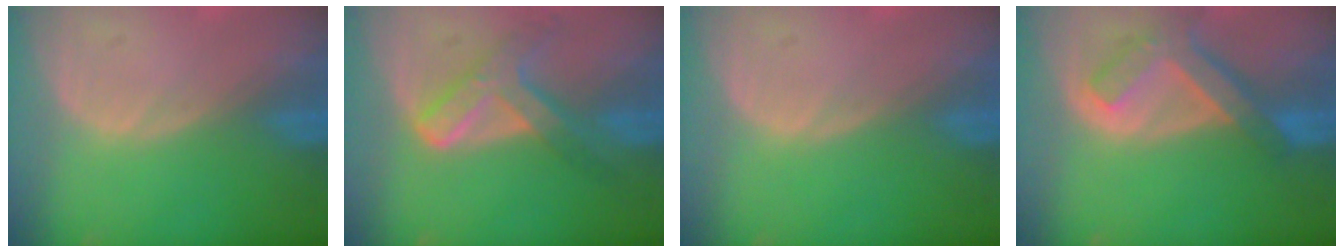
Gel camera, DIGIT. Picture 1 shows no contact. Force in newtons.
{"total": 7.2, "press": 6.2, "slide": 3.7}
{"total": 0.0}
{"total": 7.5, "press": 6.5, "slide": 3.7}